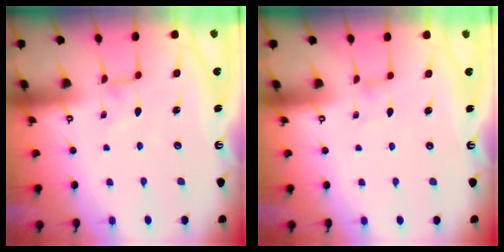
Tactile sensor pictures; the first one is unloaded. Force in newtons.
{"total": 0.8, "press": 0.7, "slide": 0.4}